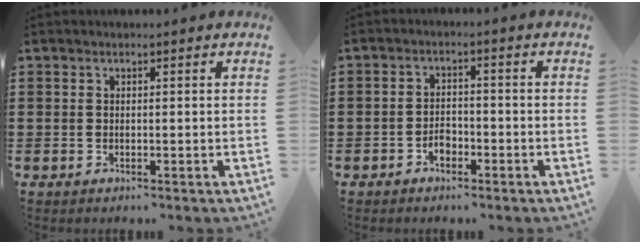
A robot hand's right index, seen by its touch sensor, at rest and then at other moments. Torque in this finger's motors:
{"motor_torque": [2.14, 0.00, 0.03, -0.01]}